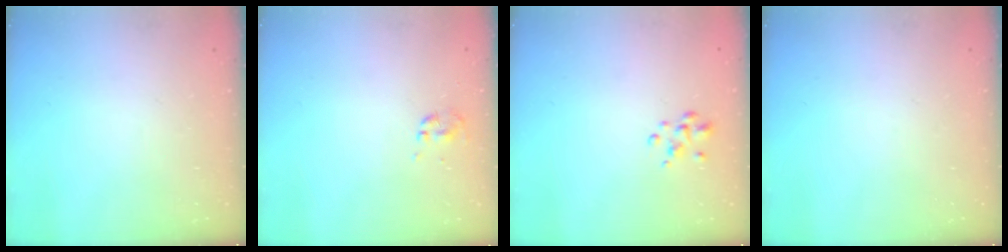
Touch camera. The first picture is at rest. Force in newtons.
{"total": 0.0}
{"total": 2.8, "press": 2.7, "slide": 0.6}
{"total": 0.0}